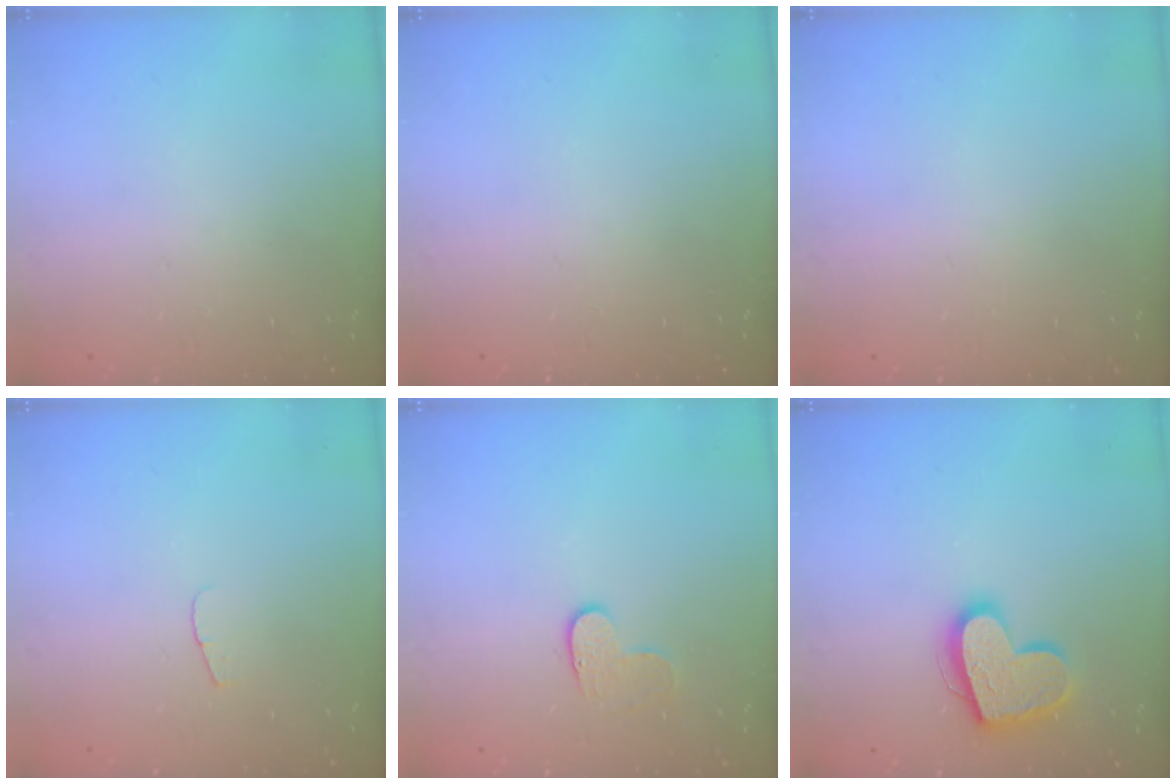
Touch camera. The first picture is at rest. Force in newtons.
{"total": 0.0}
{"total": 0.0}
{"total": 4.1, "press": 4.1, "slide": 0.4}
{"total": 5.1, "press": 5.1, "slide": 0.5}
{"total": 16.9, "press": 16.9, "slide": 1.3}